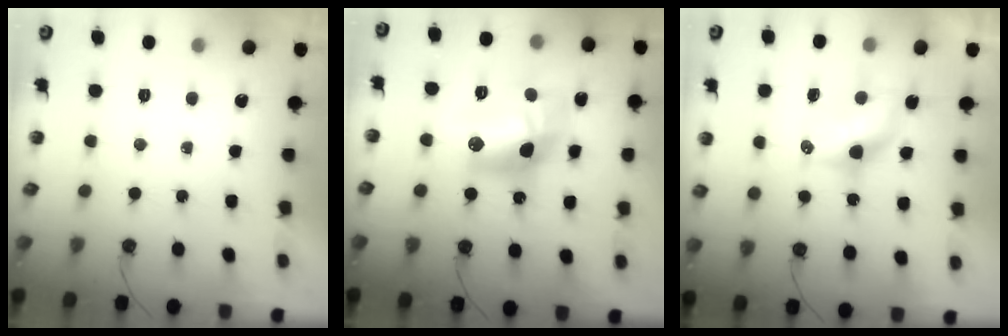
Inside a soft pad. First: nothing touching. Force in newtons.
{"total": 15.4, "press": 15.3, "slide": 1.0}
{"total": 9.2, "press": 8.2, "slide": 4.3}